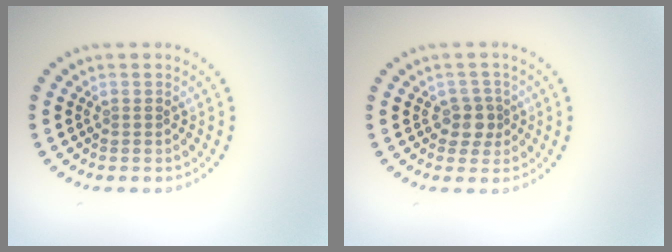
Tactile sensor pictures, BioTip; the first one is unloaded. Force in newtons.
{"total": 2.0, "press": 1.7, "slide": 1.0}